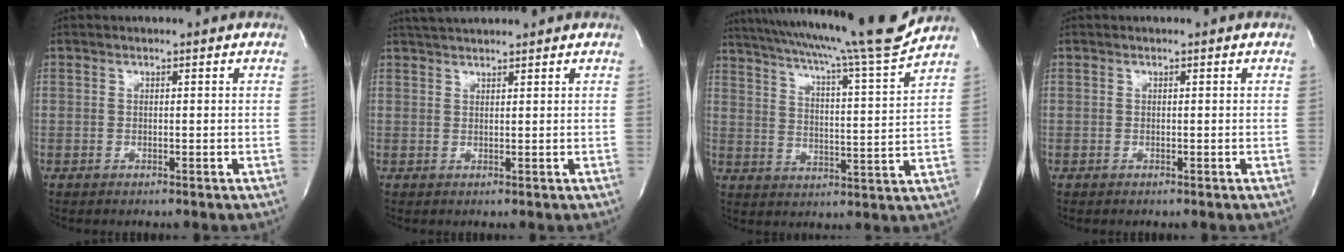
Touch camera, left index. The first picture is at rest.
{"total": 4.1, "force": [3.8, -0.2, 1.4], "torque": [-0.026, 0.028, 0.070]}
{"total": 19.7, "force": [17.5, -1.7, 9.0], "torque": [-0.157, -0.040, 0.250]}
{"total": 0.0}